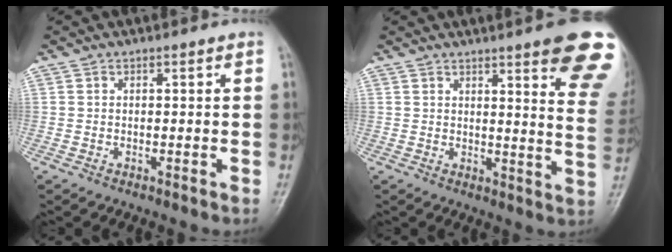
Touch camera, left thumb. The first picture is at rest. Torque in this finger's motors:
{"motor_torque": [3.35, 1.66, 1.74, -1.03, 0.09]}